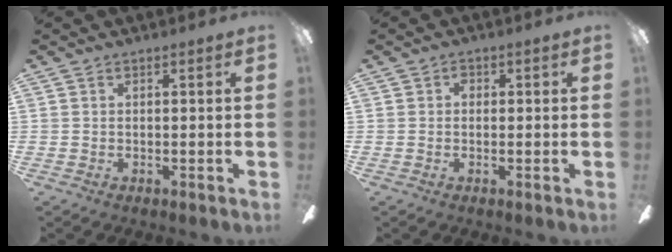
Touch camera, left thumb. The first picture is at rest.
{"total": 1.3, "force": [0.1, 1.2, 0.7], "torque": [-0.005, 0.003, -0.002]}